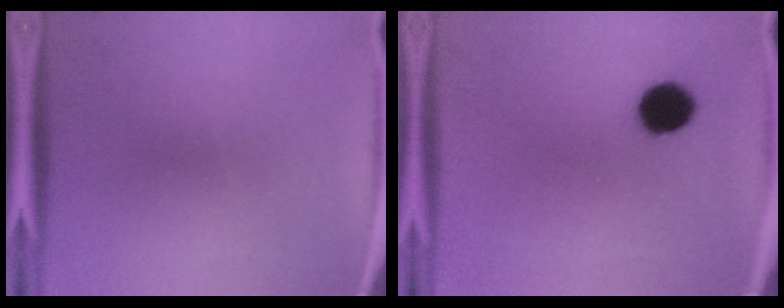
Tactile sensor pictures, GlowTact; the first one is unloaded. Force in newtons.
{"total": 8.4}